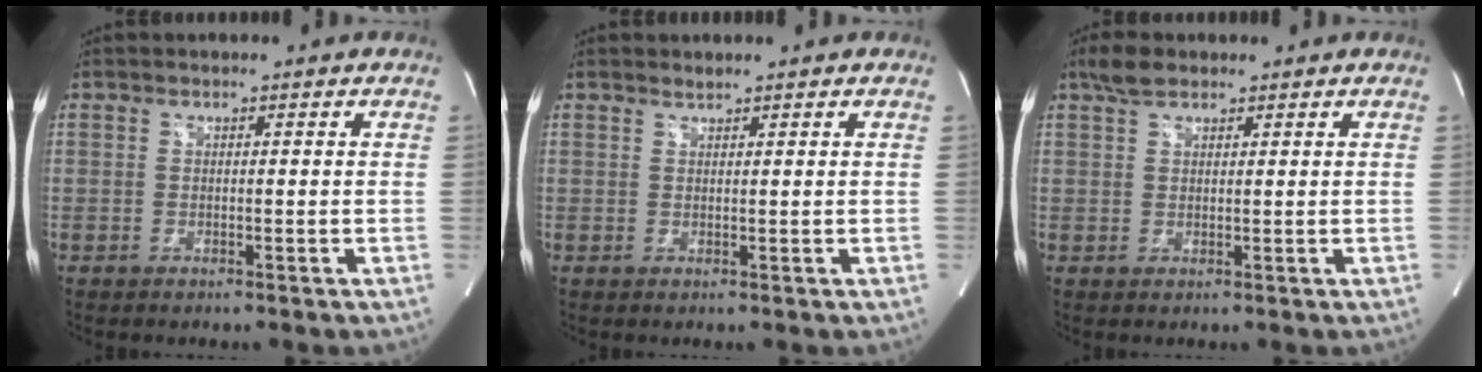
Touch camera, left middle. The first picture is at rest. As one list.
[{"total": 0.7, "force": [0.7, -0.1, 0.0], "torque": [-0.006, -0.002, 0.016]}, {"total": 3.1, "force": [2.3, 1.4, 1.4], "torque": [-0.033, 0.010, 0.045]}]